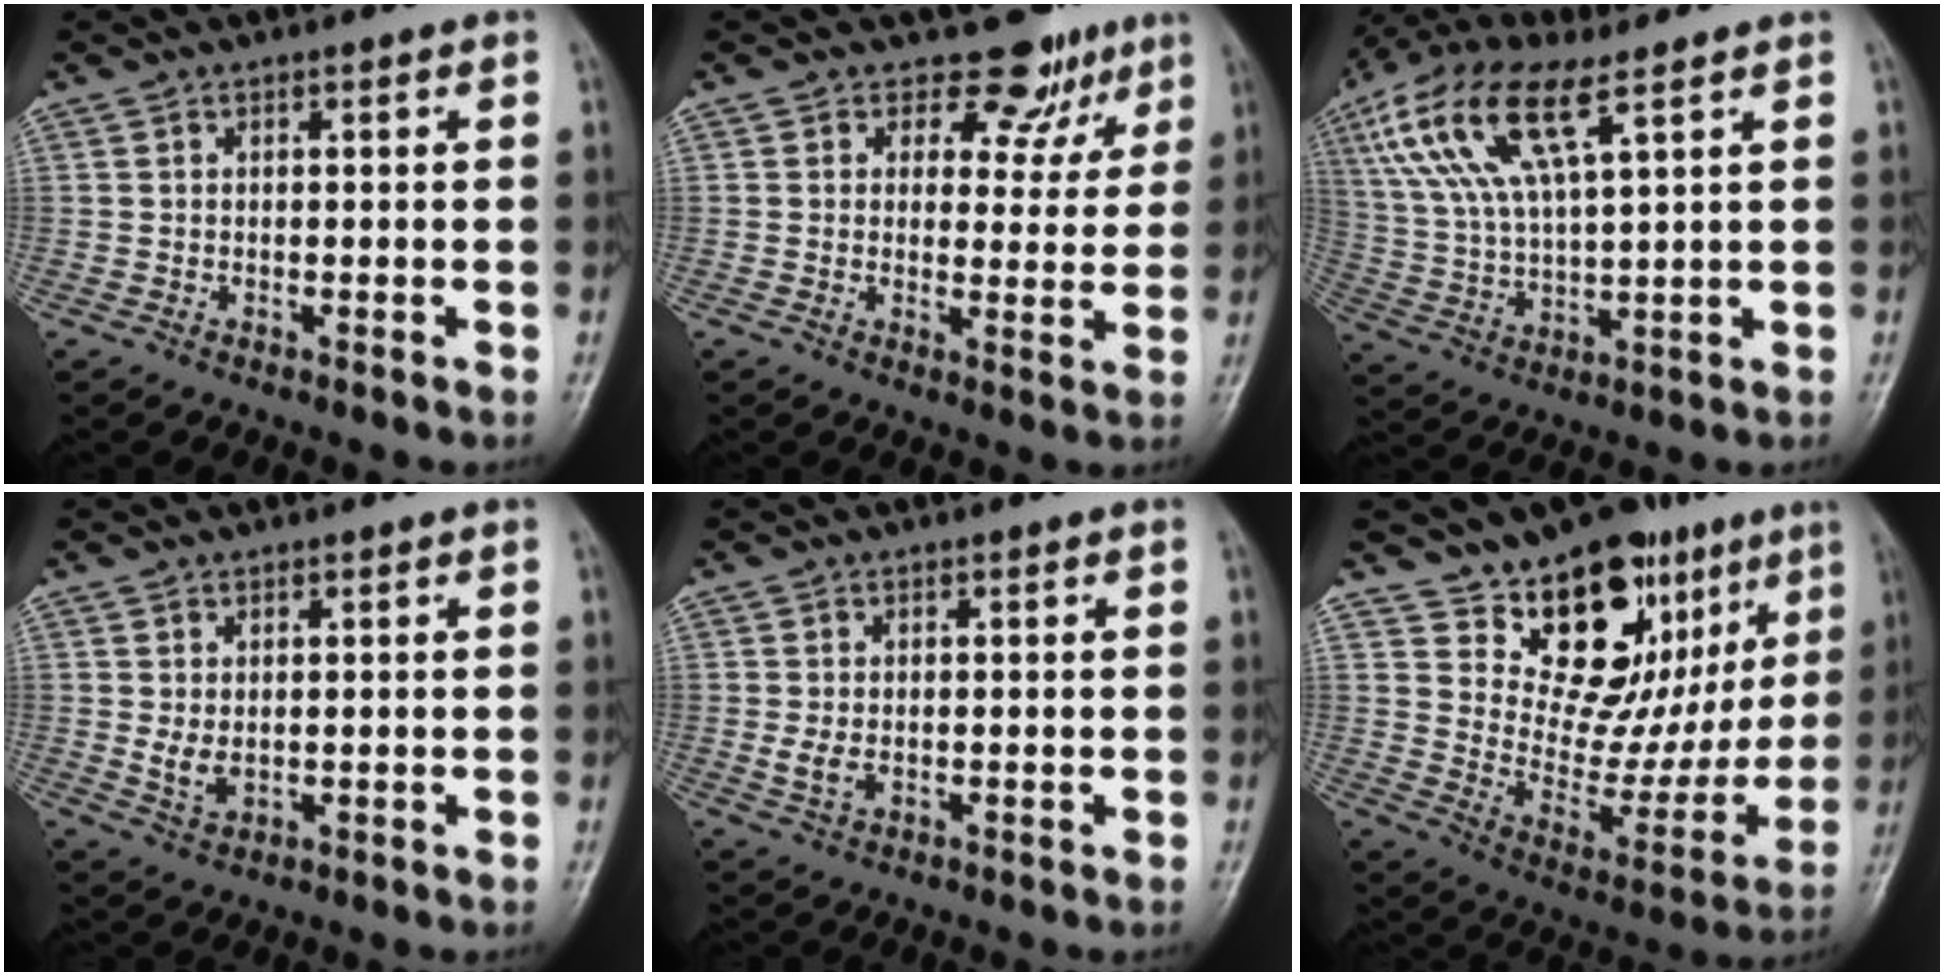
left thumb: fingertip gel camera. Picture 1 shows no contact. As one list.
[{"total": 7.3, "force": [5.1, 4.9, 1.7], "torque": [0.017, -0.029, 0.057]}, {"total": 15.7, "force": [7.5, 5.4, 12.7], "torque": [-0.269, -0.003, 0.145]}, {"total": 3.1, "force": [0.5, 2.0, 2.3], "torque": [-0.037, -0.011, 0.015]}, {"total": 2.5, "force": [-0.2, 1.7, 1.9], "torque": [-0.040, -0.007, -0.001]}, {"total": 20.6, "force": [11.6, 11.3, 12.6], "torque": [-0.107, -0.060, 0.189]}]